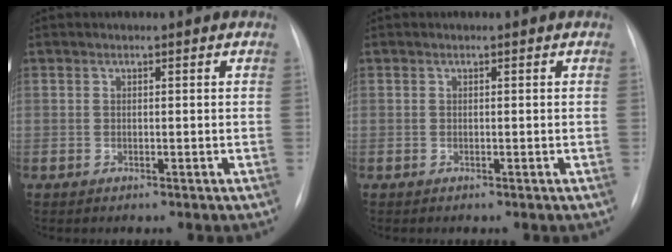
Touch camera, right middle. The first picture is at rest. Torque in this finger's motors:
{"motor_torque": [0.24, -0.23, -0.02, -0.01]}